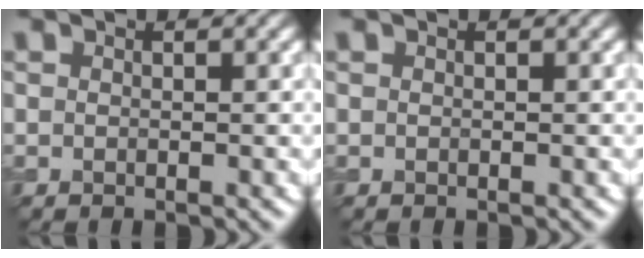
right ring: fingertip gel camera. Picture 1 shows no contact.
{"total": 0.0}